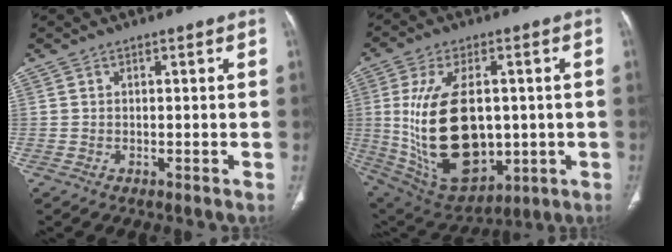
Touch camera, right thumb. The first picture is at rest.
{"total": 22.5, "force": [0.0, 13.0, 18.3], "torque": [-0.329, -0.013, 0.034]}